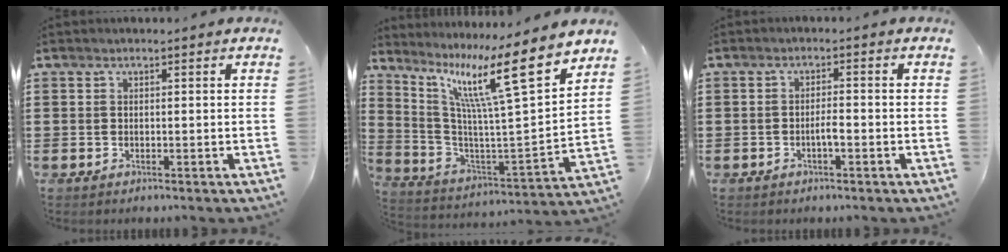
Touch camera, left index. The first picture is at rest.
{"total": 14.5, "force": [9.0, 1.3, 11.3], "torque": [-0.221, -0.061, 0.134]}
{"total": 2.1, "force": [-0.9, 0.4, 1.8], "torque": [-0.035, 0.003, -0.017]}